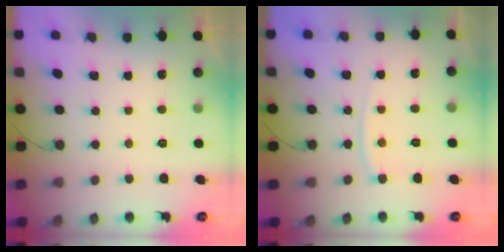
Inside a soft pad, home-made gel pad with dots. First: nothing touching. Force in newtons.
{"total": 6.1, "press": 6.1, "slide": 0.8}